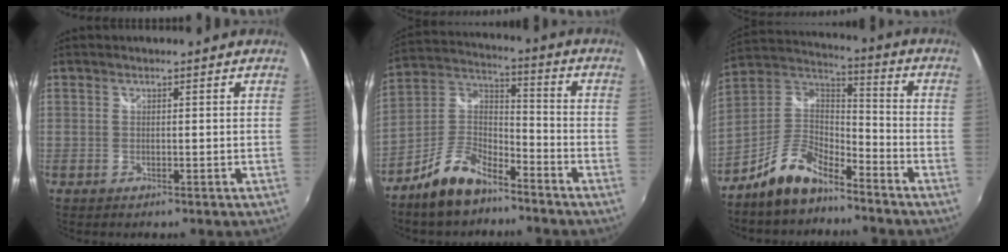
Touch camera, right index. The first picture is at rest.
{"total": 11.4, "force": [-7.9, 4.8, 6.7], "torque": [-0.152, 0.020, -0.150]}
{"total": 11.8, "force": [-8.7, 4.6, 6.5], "torque": [-0.151, 0.021, -0.168]}